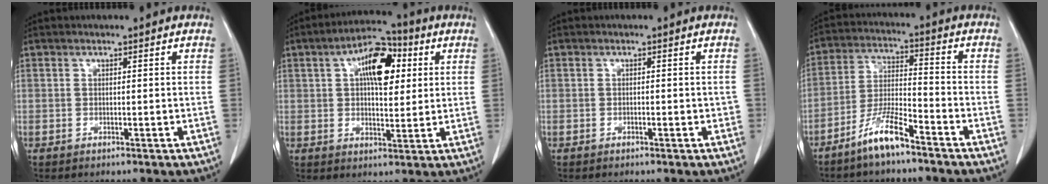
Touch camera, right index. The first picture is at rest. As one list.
[{"total": 10.4, "force": [3.3, 4.7, 8.7], "torque": [-0.142, 0.028, 0.048]}, {"total": 1.3, "force": [-0.4, 0.6, 1.1], "torque": [-0.012, 0.003, -0.003]}, {"total": 8.3, "force": [-6.1, 0.9, 5.5], "torque": [-0.116, -0.009, -0.122]}]